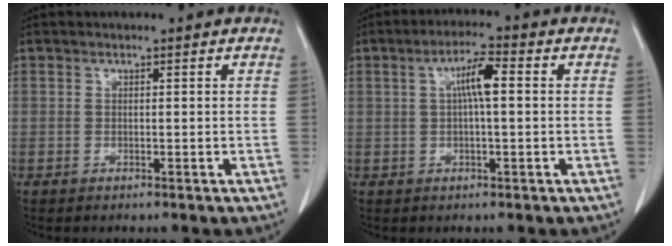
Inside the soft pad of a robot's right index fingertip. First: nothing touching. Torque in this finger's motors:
{"motor_torque": [0.82, 0.06, 0.17, 0.05]}